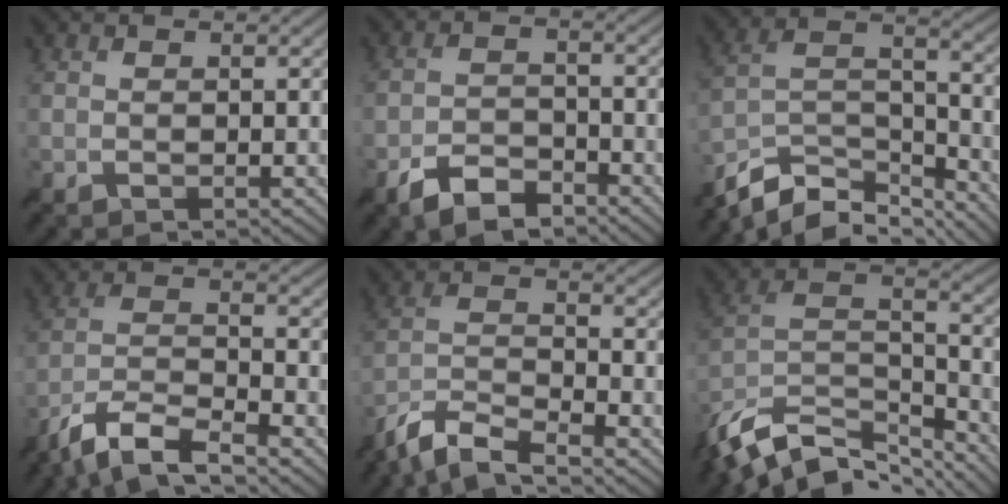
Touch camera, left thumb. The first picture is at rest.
{"total": 5.9, "force": [-4.5, 2.4, 3.0], "torque": [-0.055, -0.003, -0.089]}
{"total": 11.8, "force": [-9.5, 4.4, 5.5], "torque": [-0.118, -0.003, -0.177]}
{"total": 8.9, "force": [-7.1, 1.8, 5.1], "torque": [-0.105, -0.006, -0.145]}
{"total": 8.4, "force": [-7.1, 1.6, 4.2], "torque": [-0.087, -0.008, -0.145]}
{"total": 14.4, "force": [-10.9, 6.2, 7.1], "torque": [-0.200, -0.016, -0.189]}